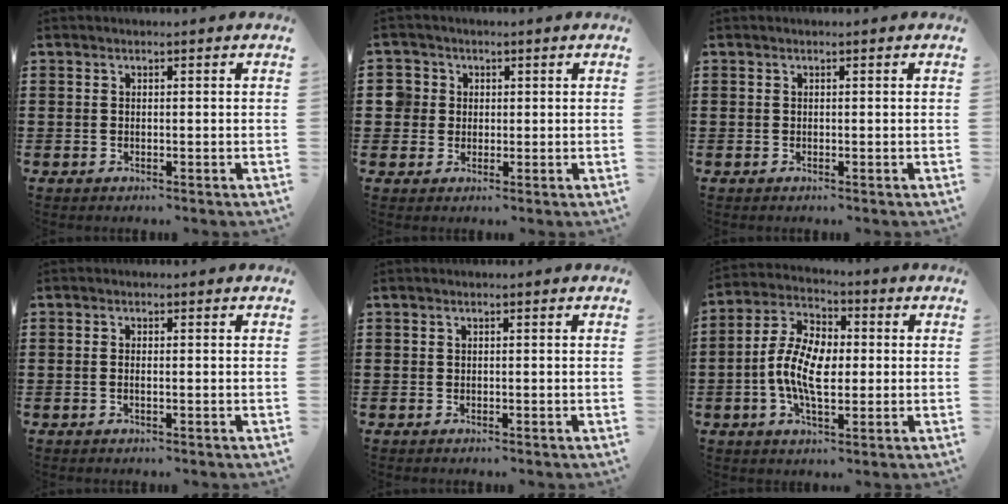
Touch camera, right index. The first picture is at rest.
{"total": 3.7, "force": [0.7, 3.6, 0.5], "torque": [-0.028, 0.014, 0.010]}
{"total": 0.0}
{"total": 0.6, "force": [-0.2, 0.0, 0.6], "torque": [-0.011, -0.005, -0.003]}
{"total": 0.0}
{"total": 9.1, "force": [-1.2, 4.7, 7.7], "torque": [-0.182, 0.001, -0.030]}